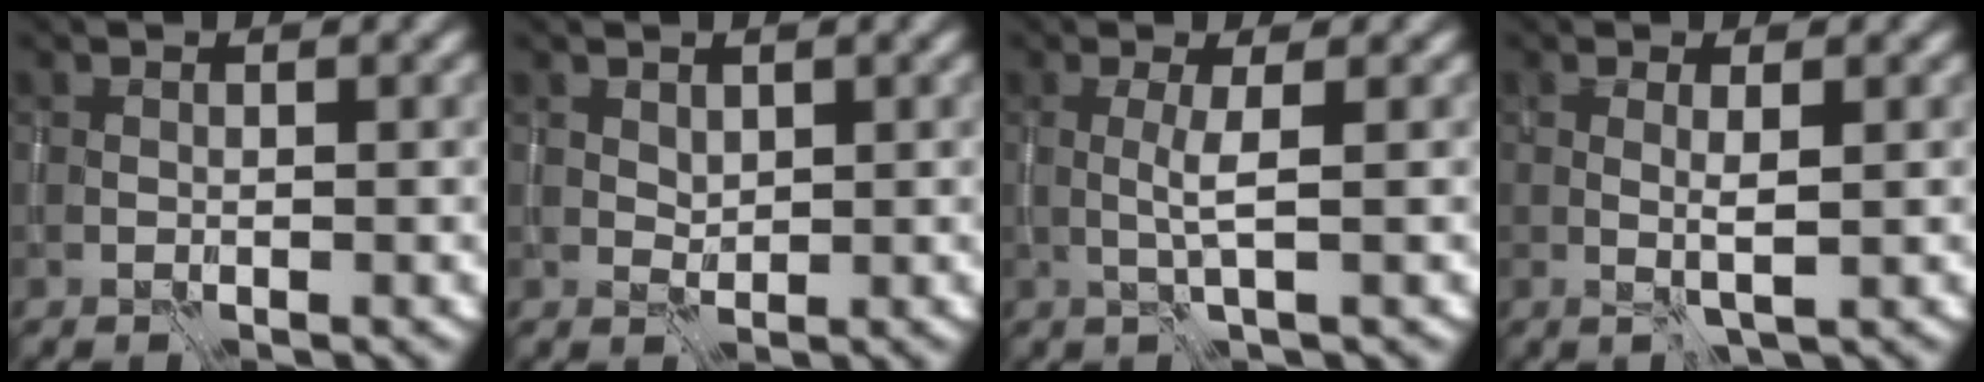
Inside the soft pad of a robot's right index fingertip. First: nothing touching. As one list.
[{"total": 0.9, "force": [0.6, 0.6, 0.3], "torque": [-0.007, -0.003, 0.015]}, {"total": 1.8, "force": [0.0, -0.1, 1.8], "torque": [-0.039, 0.000, -0.002]}, {"total": 1.5, "force": [0.2, 0.0, 1.5], "torque": [-0.031, -0.004, 0.003]}]